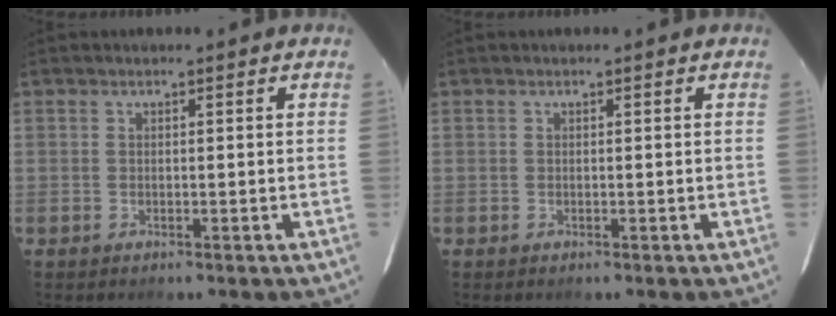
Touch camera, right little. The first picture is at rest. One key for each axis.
{"total": 0.0}